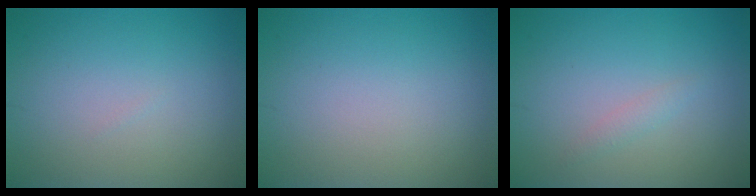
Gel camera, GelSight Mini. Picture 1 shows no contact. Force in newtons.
{"total": 0.0}
{"total": 0.9, "press": 0.9, "slide": 0.1}